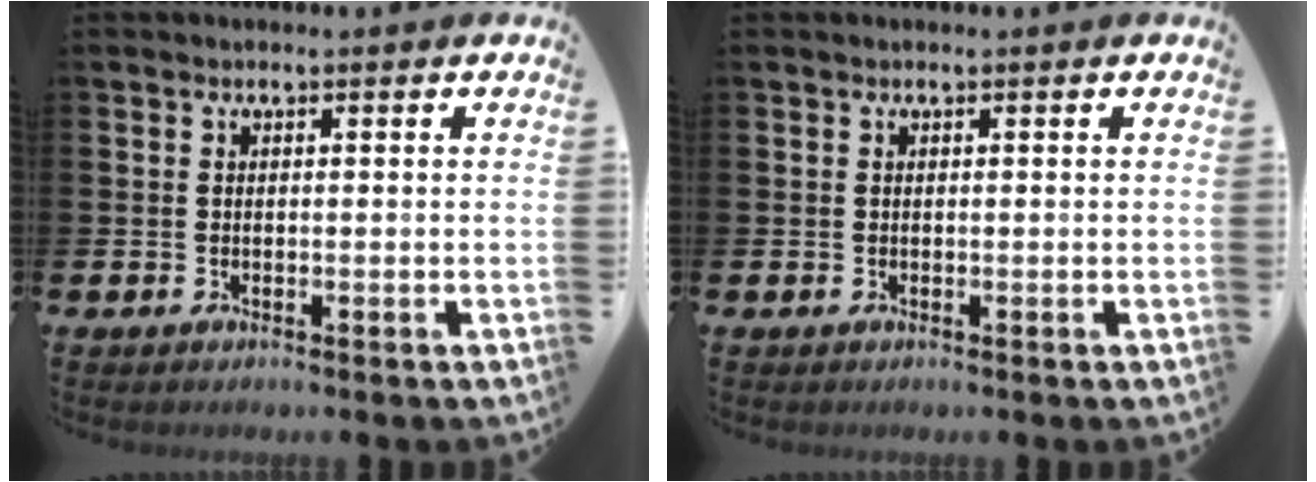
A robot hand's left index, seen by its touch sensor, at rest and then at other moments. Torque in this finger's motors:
{"motor_torque": [-0.03, 0.27, -0.27, 0.01]}